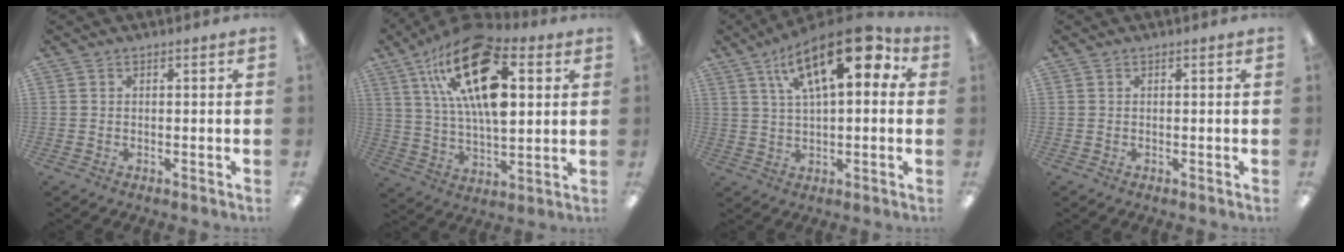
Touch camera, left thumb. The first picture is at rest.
{"total": 23.6, "force": [10.2, 11.1, 18.2], "torque": [-0.324, -0.039, 0.166]}
{"total": 19.0, "force": [8.5, 8.1, 15.0], "torque": [-0.227, -0.035, 0.133]}
{"total": 0.0}